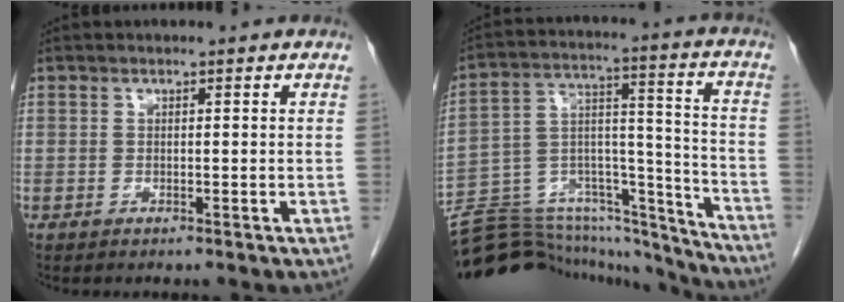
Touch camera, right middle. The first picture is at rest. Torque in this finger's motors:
{"motor_torque": [0.38, -0.34, 1.05, 0.20]}